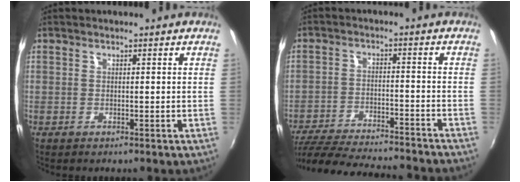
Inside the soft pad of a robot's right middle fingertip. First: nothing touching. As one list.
[{"total": 21.8, "force": [-19.4, 3.2, 9.4], "torque": [-0.185, -0.032, -0.286]}]